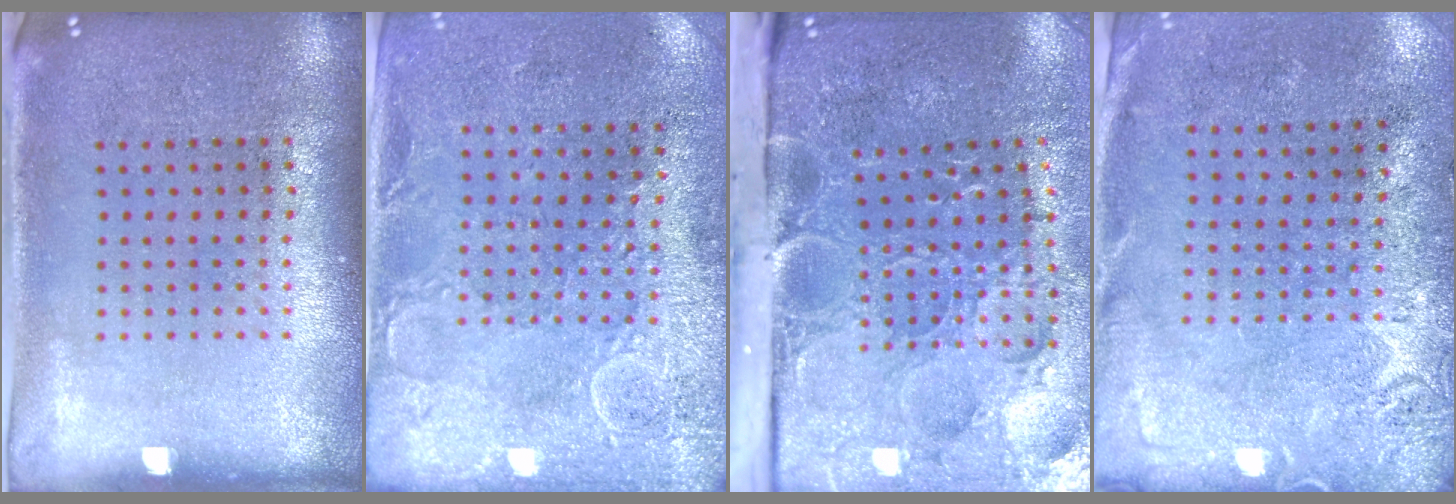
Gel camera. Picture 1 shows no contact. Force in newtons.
{"total": 2.8, "press": 2.5, "slide": 1.2}
{"total": 5.3, "press": 4.0, "slide": 3.4}
{"total": 2.8, "press": 2.3, "slide": 1.6}